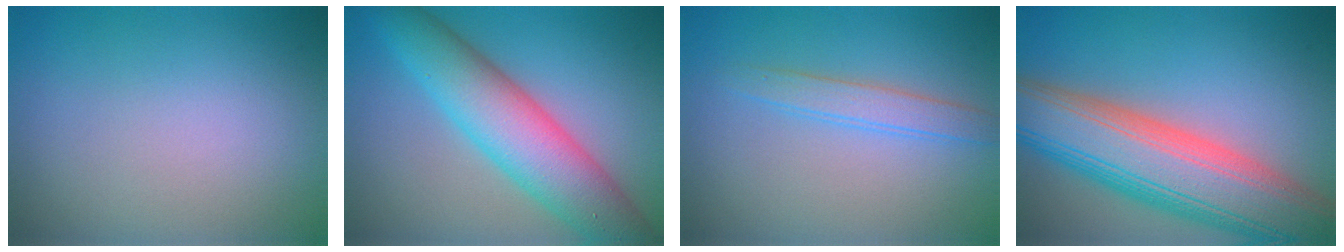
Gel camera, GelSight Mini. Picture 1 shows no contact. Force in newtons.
{"total": 8.4, "press": 8.4, "slide": 0.3}
{"total": 2.1, "press": 2.1, "slide": 0.1}
{"total": 12.5, "press": 12.4, "slide": 0.6}